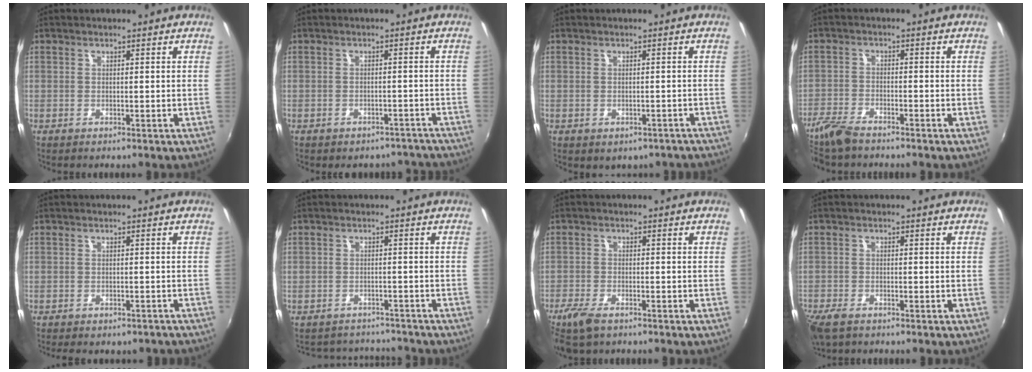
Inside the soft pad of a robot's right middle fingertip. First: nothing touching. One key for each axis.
{"total": 8.4, "fx": -7.3, "fy": 3.8, "fz": 1.6, "tx": -0.029, "ty": 0.011, "tz": -0.074}
{"total": 4.6, "fx": -3.2, "fy": 2.9, "fz": 1.6, "tx": -0.028, "ty": 0.000, "tz": -0.025}
{"total": 6.4, "fx": -5.5, "fy": 1.7, "fz": 3.0, "tx": -0.080, "ty": -0.017, "tz": -0.110}
{"total": 6.6, "fx": -5.5, "fy": 2.7, "fz": 2.5, "tx": -0.054, "ty": -0.015, "tz": -0.062}
{"total": 7.5, "fx": -6.5, "fy": 3.6, "fz": 0.8, "tx": -0.024, "ty": 0.027, "tz": -0.089}
{"total": 5.8, "fx": -4.3, "fy": 2.2, "fz": 3.3, "tx": -0.091, "ty": -0.017, "tz": -0.085}
{"total": 5.8, "fx": -4.3, "fy": 2.4, "fz": 3.1, "tx": -0.084, "ty": -0.023, "tz": -0.085}